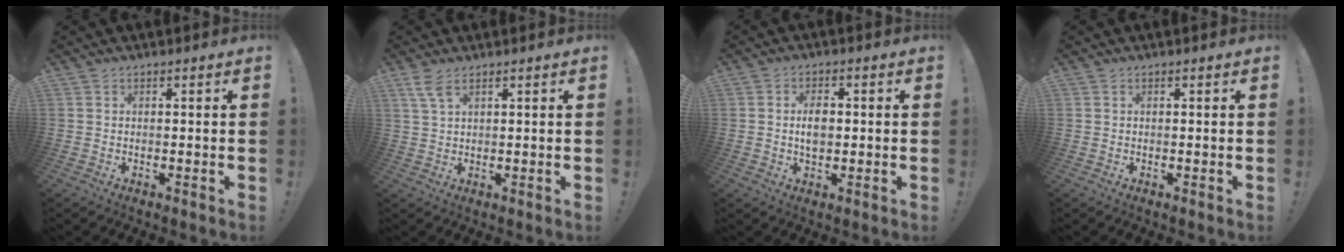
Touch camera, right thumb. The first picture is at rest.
{"total": 4.4, "force": [2.6, 1.2, 3.3], "torque": [-0.071, -0.005, 0.048]}
{"total": 5.1, "force": [0.1, 3.2, 3.9], "torque": [-0.065, 0.002, -0.002]}
{"total": 0.0}